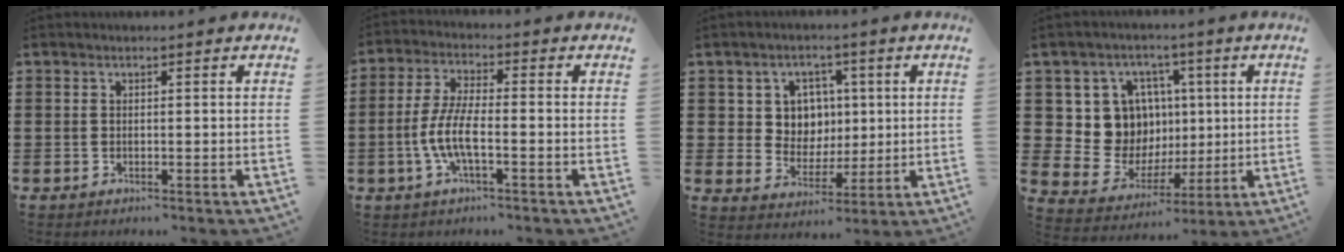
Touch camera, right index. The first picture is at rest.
{"total": 6.6, "force": [-2.2, 1.7, 5.9], "torque": [-0.143, -0.014, -0.050]}
{"total": 6.2, "force": [1.8, 5.7, 1.8], "torque": [-0.057, 0.012, 0.031]}
{"total": 10.4, "force": [2.3, 9.7, 2.8], "torque": [-0.072, -0.015, 0.055]}